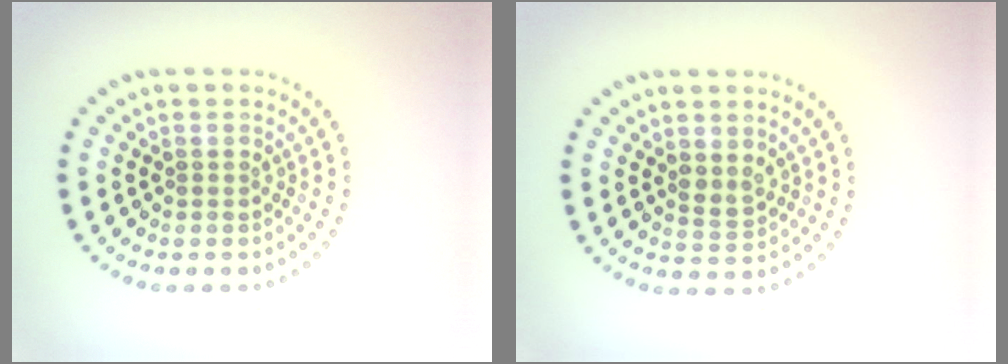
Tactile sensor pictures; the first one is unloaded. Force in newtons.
{"total": 1.4, "press": 1.3, "slide": 0.5}